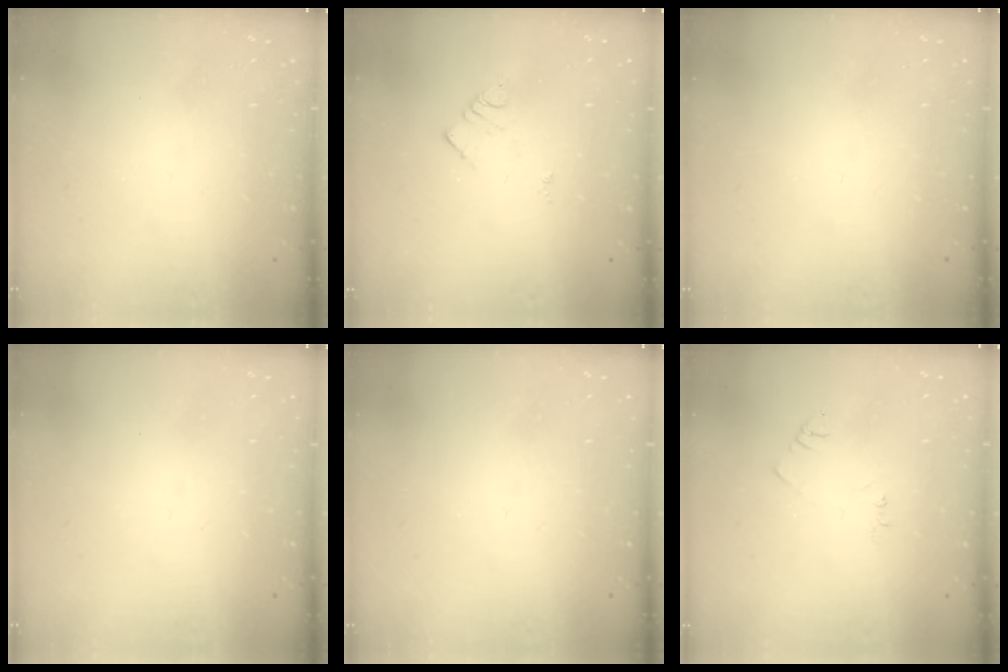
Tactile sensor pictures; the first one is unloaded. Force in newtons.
{"total": 3.3, "press": 3.3, "slide": 0.4}
{"total": 0.0}
{"total": 0.0}
{"total": 0.0}
{"total": 2.9, "press": 2.9, "slide": 0.4}